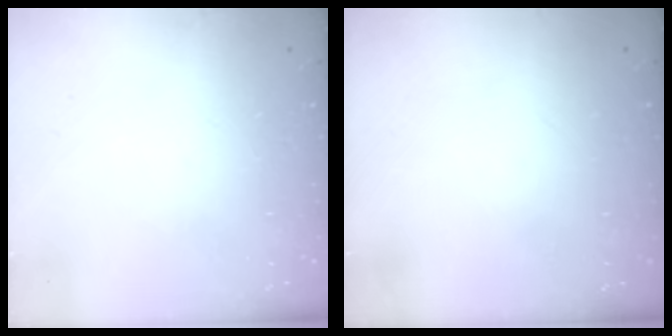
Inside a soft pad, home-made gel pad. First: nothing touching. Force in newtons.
{"total": 0.0}